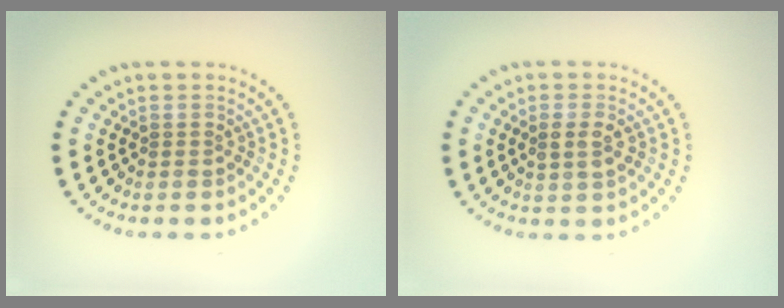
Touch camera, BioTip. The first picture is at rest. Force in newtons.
{"total": 1.8, "press": 1.8, "slide": 0.1}